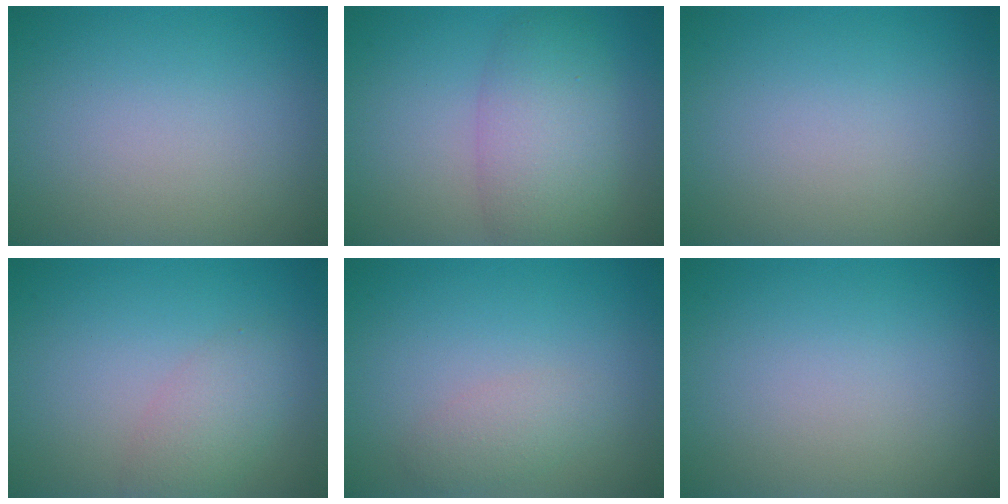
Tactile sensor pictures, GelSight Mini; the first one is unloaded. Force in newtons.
{"total": 5.7, "press": 5.7, "slide": 0.2}
{"total": 0.0}
{"total": 2.6, "press": 2.6, "slide": 0.1}
{"total": 1.7, "press": 1.7, "slide": 0.1}
{"total": 0.0}